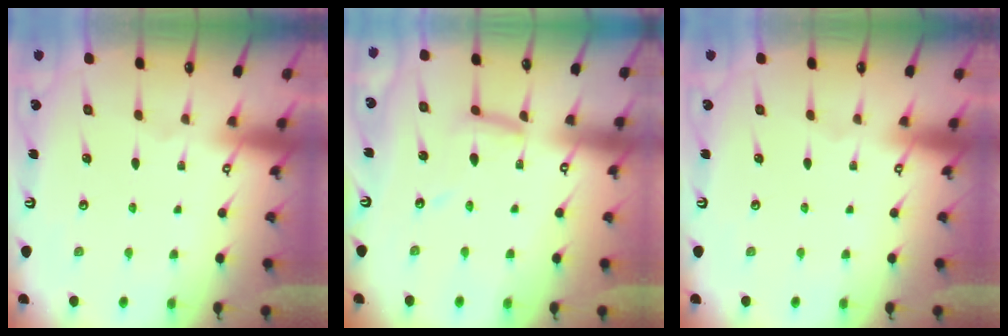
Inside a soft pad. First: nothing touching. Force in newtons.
{"total": 7.6, "press": 7.6, "slide": 0.2}
{"total": 0.0}